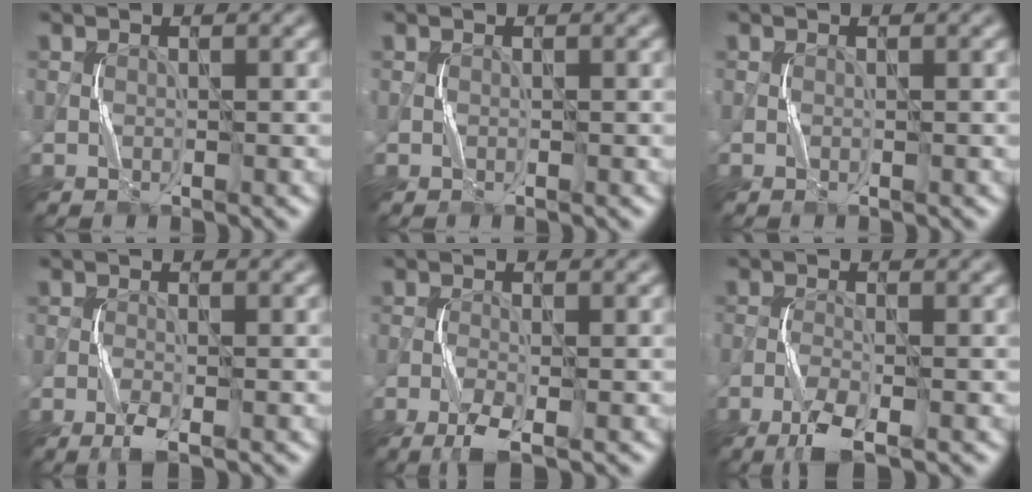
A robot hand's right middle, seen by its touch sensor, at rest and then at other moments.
{"total": 0.0}
{"total": 0.0}
{"total": 1.7, "force": [-1.1, 0.1, 1.3], "torque": [-0.030, 0.002, -0.023]}
{"total": 2.5, "force": [-1.6, 0.2, 1.9], "torque": [-0.045, 0.001, -0.032]}
{"total": 3.0, "force": [-2.1, 0.3, 2.1], "torque": [-0.051, 0.000, -0.044]}